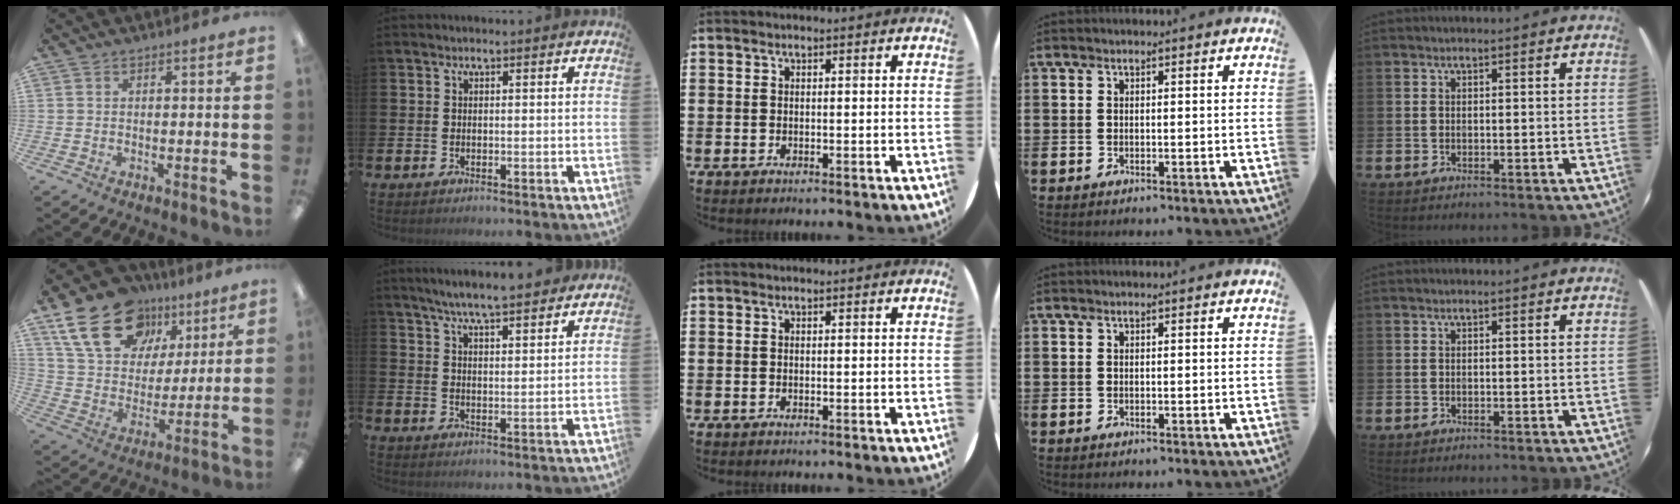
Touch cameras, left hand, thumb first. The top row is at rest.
{"thumb": {"total": 20.5, "force": [11.6, 13.7, 9.9], "torque": [-0.171, -0.045, 0.215]}, "index": {"total": 6.1, "force": [5.9, 0.3, 1.7], "torque": [-0.047, -0.028, 0.104]}}